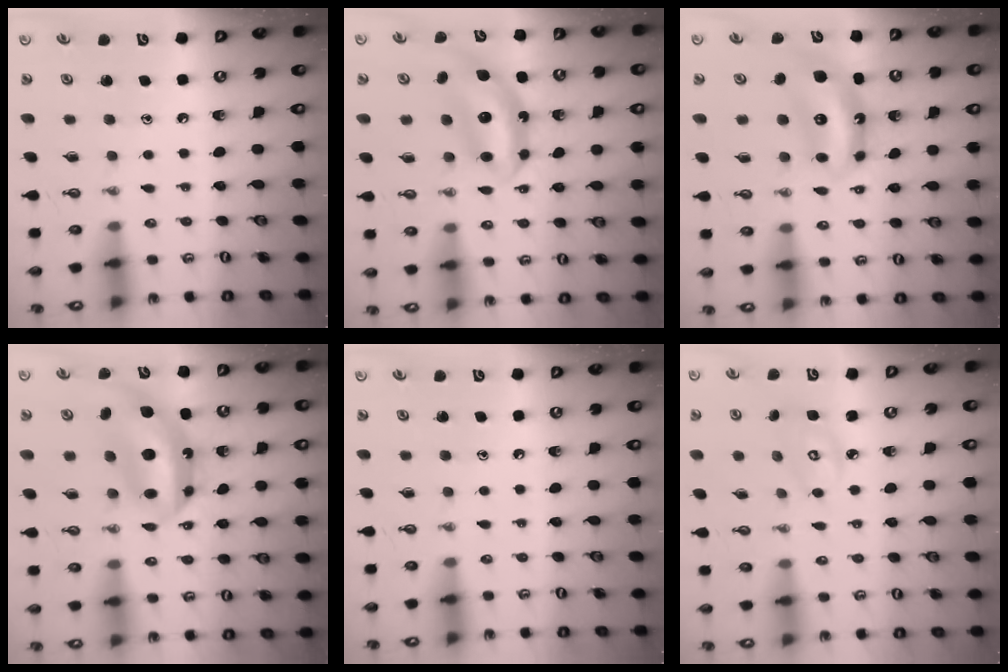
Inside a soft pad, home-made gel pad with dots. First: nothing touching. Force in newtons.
{"total": 7.3, "press": 7.3, "slide": 0.3}
{"total": 7.0, "press": 7.0, "slide": 0.8}
{"total": 11.9, "press": 11.8, "slide": 1.7}
{"total": 0.0}
{"total": 4.1, "press": 4.1, "slide": 0.1}